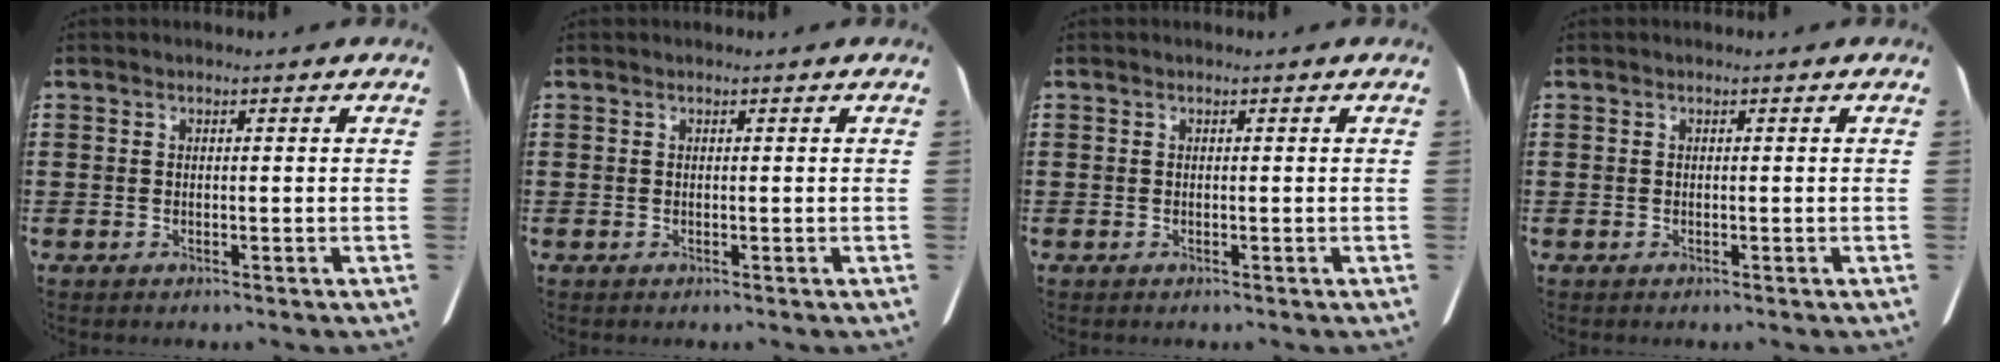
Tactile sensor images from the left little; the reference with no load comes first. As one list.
[{"total": 0.0}, {"total": 0.0}, {"total": 0.0}]